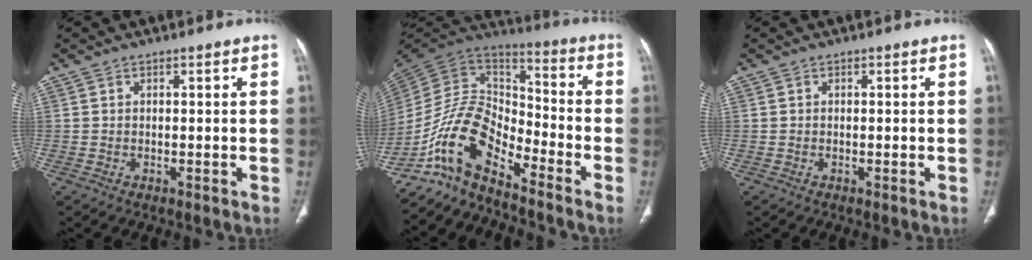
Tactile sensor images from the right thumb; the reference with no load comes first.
{"total": 13.9, "force": [-10.0, 5.7, 7.7], "torque": [-0.132, 0.096, -0.200]}
{"total": 0.0}